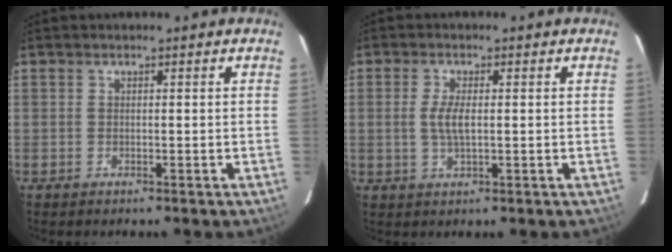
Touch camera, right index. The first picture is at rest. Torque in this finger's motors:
{"motor_torque": [0.58, -0.17, 0.44, 0.10]}